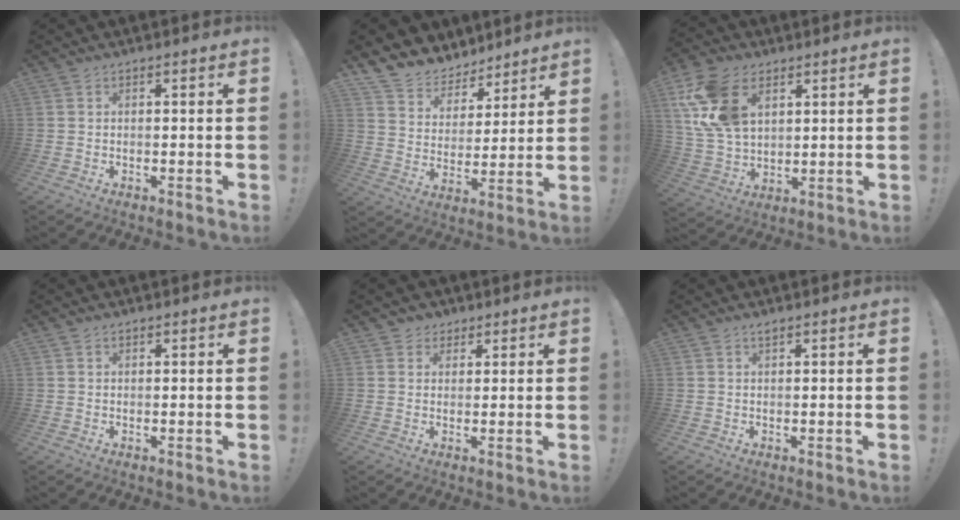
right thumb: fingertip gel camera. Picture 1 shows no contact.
{"total": 9.1, "force": [7.2, 5.5, 0.7], "torque": [-0.022, -0.064, 0.141]}
{"total": 16.7, "force": [6.7, 11.1, 10.5], "torque": [-0.214, -0.017, 0.133]}
{"total": 0.5, "force": [0.4, 0.4, 0.1], "torque": [0.003, -0.002, 0.006]}
{"total": 3.3, "force": [2.0, 2.6, 0.3], "torque": [0.001, -0.009, 0.034]}
{"total": 1.0, "force": [0.7, 0.1, 0.7], "torque": [-0.021, 0.004, 0.013]}